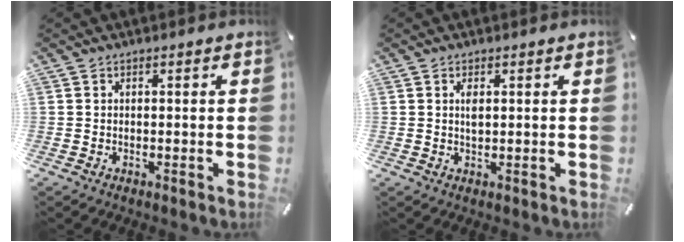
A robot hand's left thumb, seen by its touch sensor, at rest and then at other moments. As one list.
[{"total": 2.7, "force": [0.6, 1.3, 2.3], "torque": [-0.042, 0.002, 0.007]}]